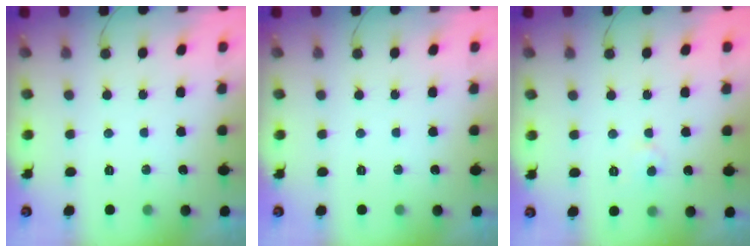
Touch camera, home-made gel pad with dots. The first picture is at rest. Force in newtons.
{"total": 0.0}
{"total": 4.2, "press": 4.2, "slide": 0.4}